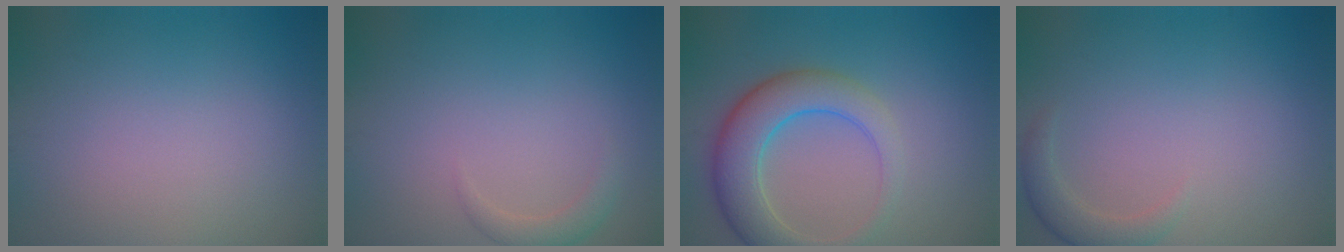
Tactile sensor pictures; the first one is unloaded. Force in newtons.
{"total": 1.5, "press": 1.5, "slide": 0.2}
{"total": 5.8, "press": 5.8, "slide": 0.1}
{"total": 1.9, "press": 1.9, "slide": 0.3}